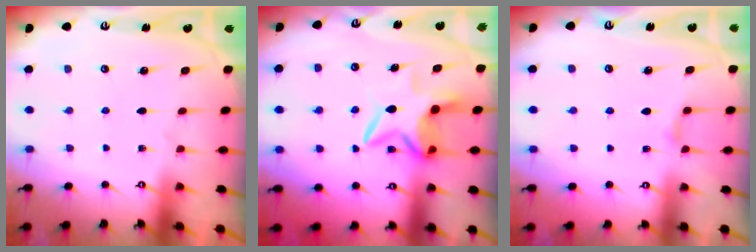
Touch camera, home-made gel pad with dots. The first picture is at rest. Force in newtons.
{"total": 6.6, "press": 6.5, "slide": 1.5}
{"total": 4.7, "press": 4.6, "slide": 0.5}